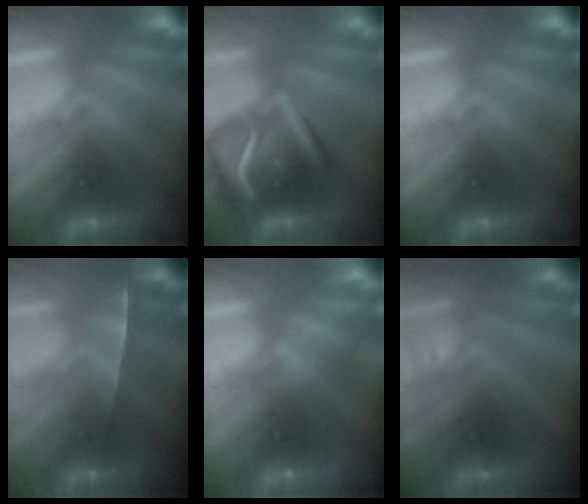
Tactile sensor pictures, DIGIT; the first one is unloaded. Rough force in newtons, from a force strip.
{"total": 7.5}
{"total": 0.0}
{"total": 1.6}
{"total": 1.6}
{"total": 2.7}